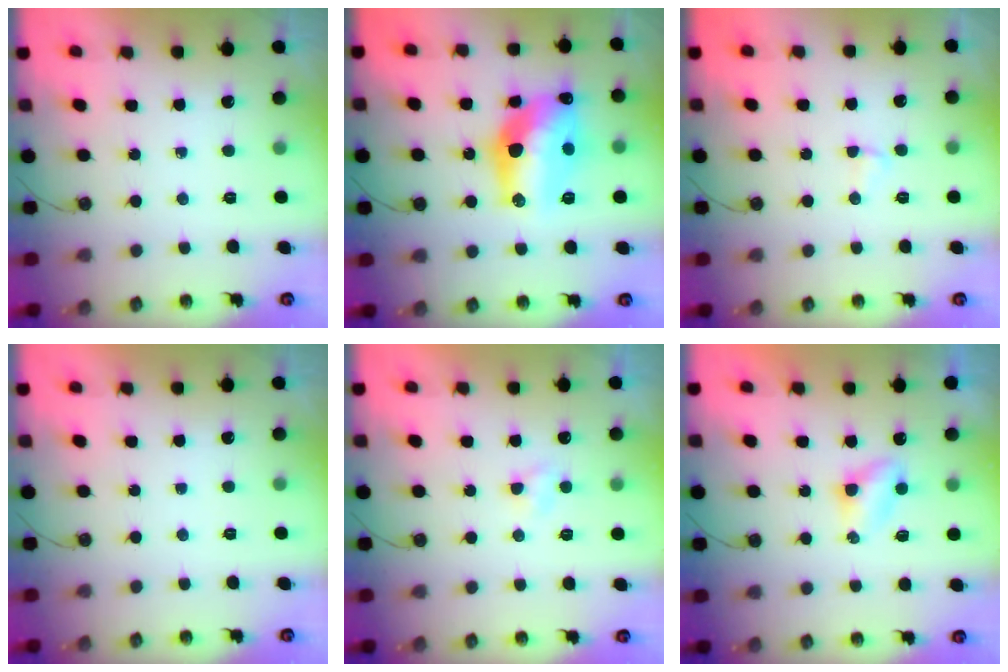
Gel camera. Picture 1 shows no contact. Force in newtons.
{"total": 18.0, "press": 17.4, "slide": 4.7}
{"total": 2.5, "press": 2.5, "slide": 0.7}
{"total": 0.0}
{"total": 2.9, "press": 2.8, "slide": 0.5}
{"total": 3.9, "press": 3.9, "slide": 0.5}